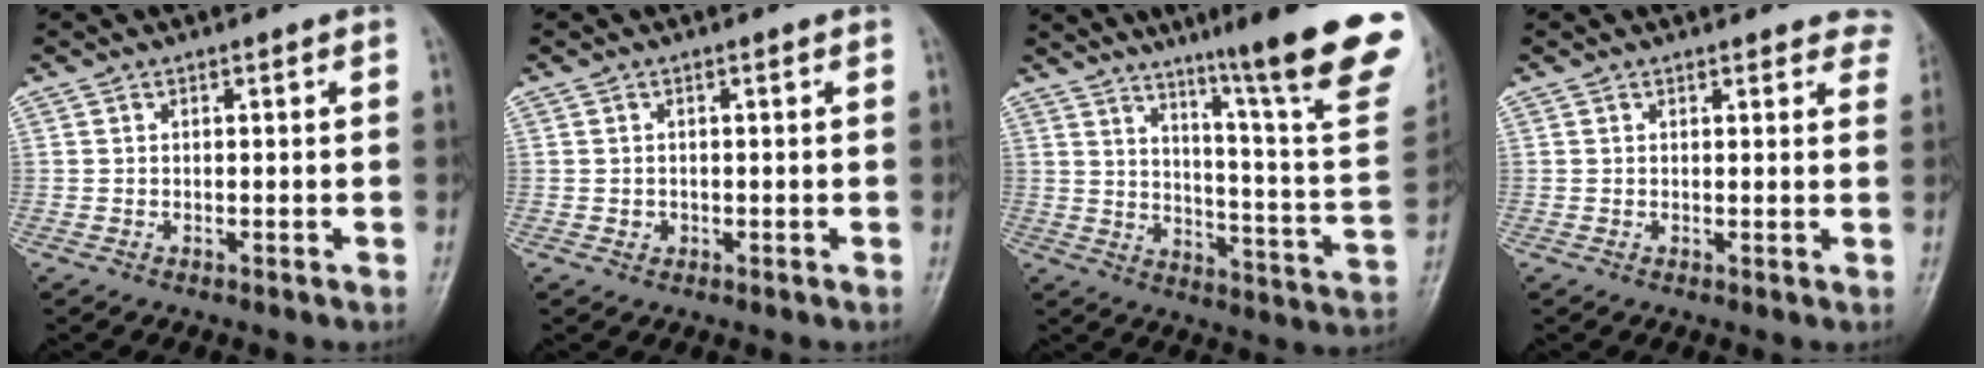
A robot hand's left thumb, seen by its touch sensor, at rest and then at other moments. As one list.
[{"total": 0.9, "force": [0.0, 0.8, 0.4], "torque": [-0.004, 0.000, 0.002]}, {"total": 25.9, "force": [16.2, 2.1, 20.1], "torque": [-0.250, -0.086, 0.222]}, {"total": 5.9, "force": [5.4, 2.0, 1.2], "torque": [0.025, -0.018, 0.037]}]